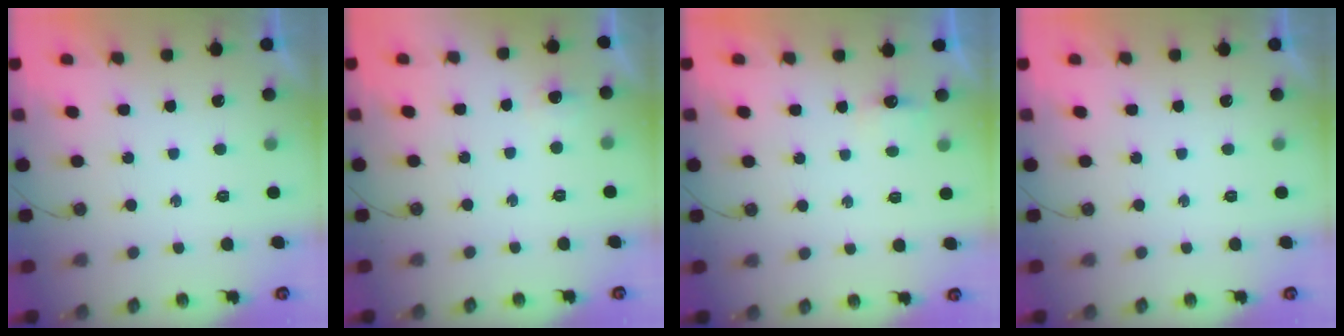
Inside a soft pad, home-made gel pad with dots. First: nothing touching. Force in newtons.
{"total": 4.9, "press": 4.4, "slide": 2.0}
{"total": 2.8, "press": 2.7, "slide": 0.4}
{"total": 0.0}